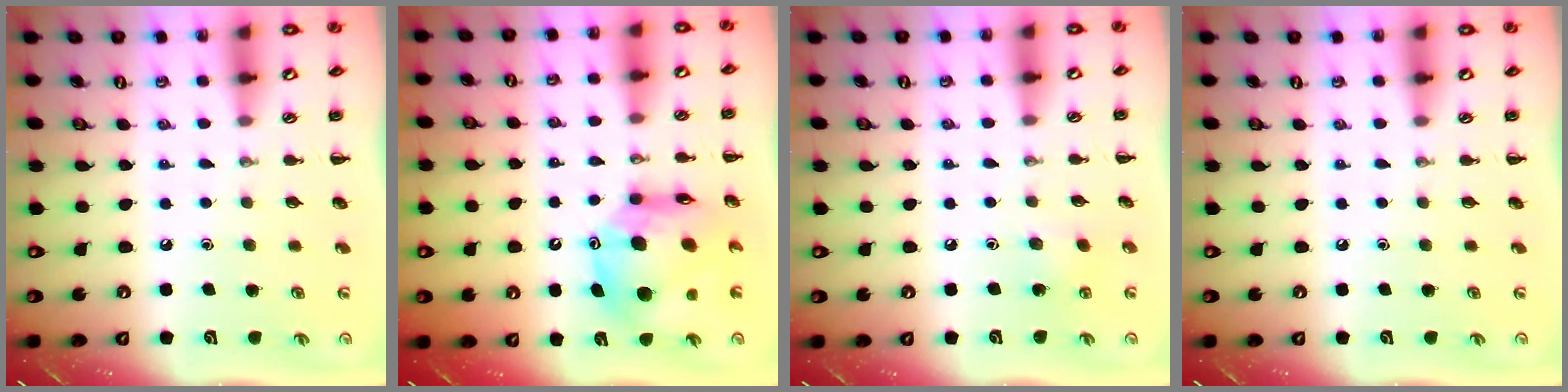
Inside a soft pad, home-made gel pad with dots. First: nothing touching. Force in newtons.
{"total": 13.1, "press": 12.4, "slide": 4.1}
{"total": 4.0, "press": 3.8, "slide": 1.3}
{"total": 0.0}